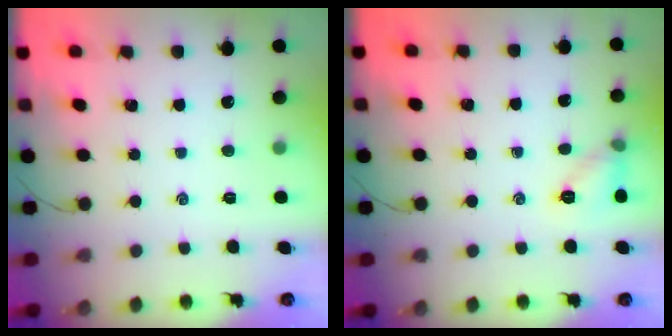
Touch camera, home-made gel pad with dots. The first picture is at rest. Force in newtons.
{"total": 7.2, "press": 7.1, "slide": 1.6}